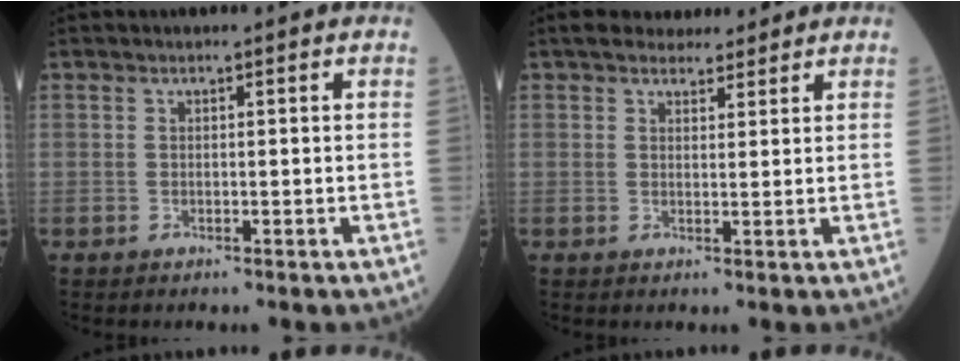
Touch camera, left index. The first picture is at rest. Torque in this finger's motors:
{"motor_torque": [0.39, -0.33, 0.01, 0.00]}